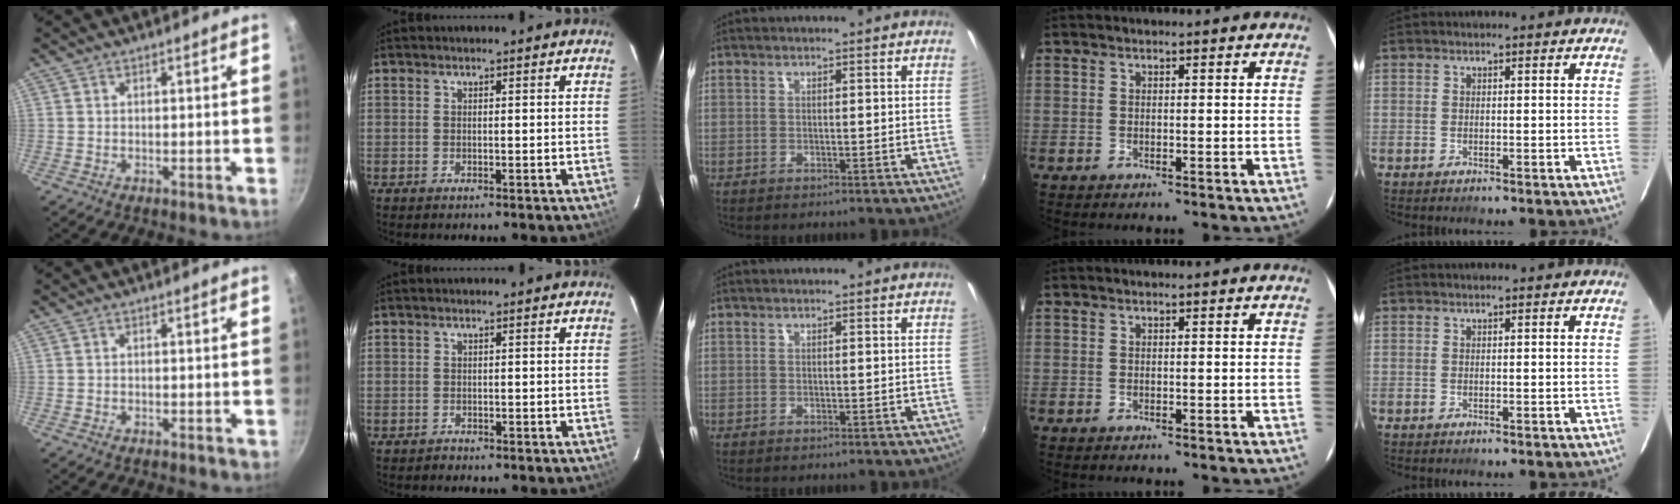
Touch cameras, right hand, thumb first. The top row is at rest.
{"thumb": {"total": 0.6, "force": [-0.3, 0.4, 0.3], "torque": [-0.002, 0.002, -0.005]}, "index": {"total": 0.8, "force": [-0.6, 0.5, -0.3], "torque": [0.004, 0.006, -0.009]}, "middle": {"total": 0.7, "force": [0.6, -0.1, -0.2], "torque": [0.004, -0.001, 0.008]}}